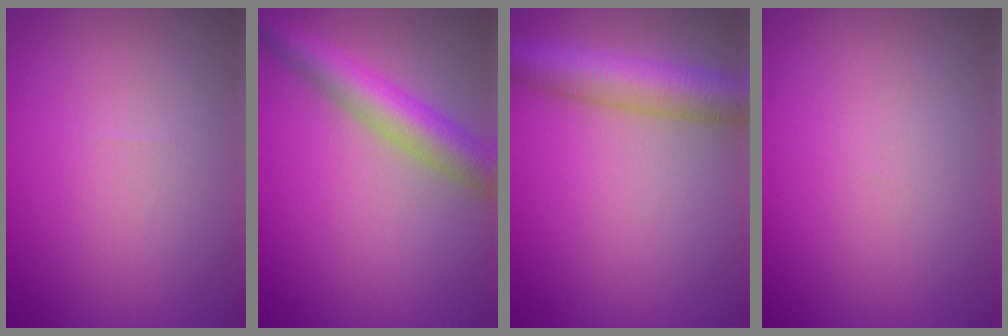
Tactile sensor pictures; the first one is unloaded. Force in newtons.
{"total": 5.5, "press": 5.5, "slide": 0.2}
{"total": 6.3, "press": 6.3, "slide": 0.2}
{"total": 0.0}